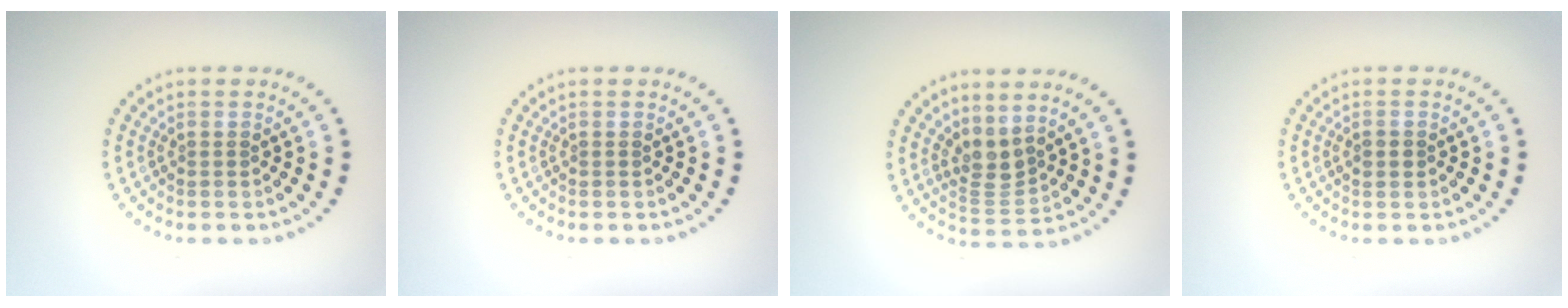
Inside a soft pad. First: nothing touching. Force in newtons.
{"total": 0.0}
{"total": 2.7, "press": 2.0, "slide": 1.7}
{"total": 1.3, "press": 1.3, "slide": 0.0}